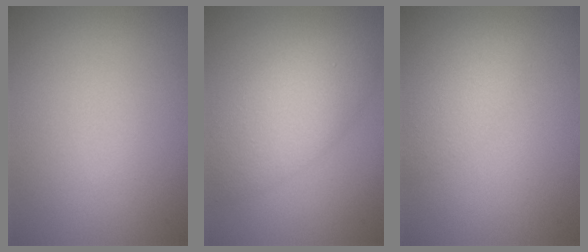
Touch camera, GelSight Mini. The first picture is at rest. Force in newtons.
{"total": 6.1, "press": 6.1, "slide": 0.3}
{"total": 2.4, "press": 2.4, "slide": 0.2}